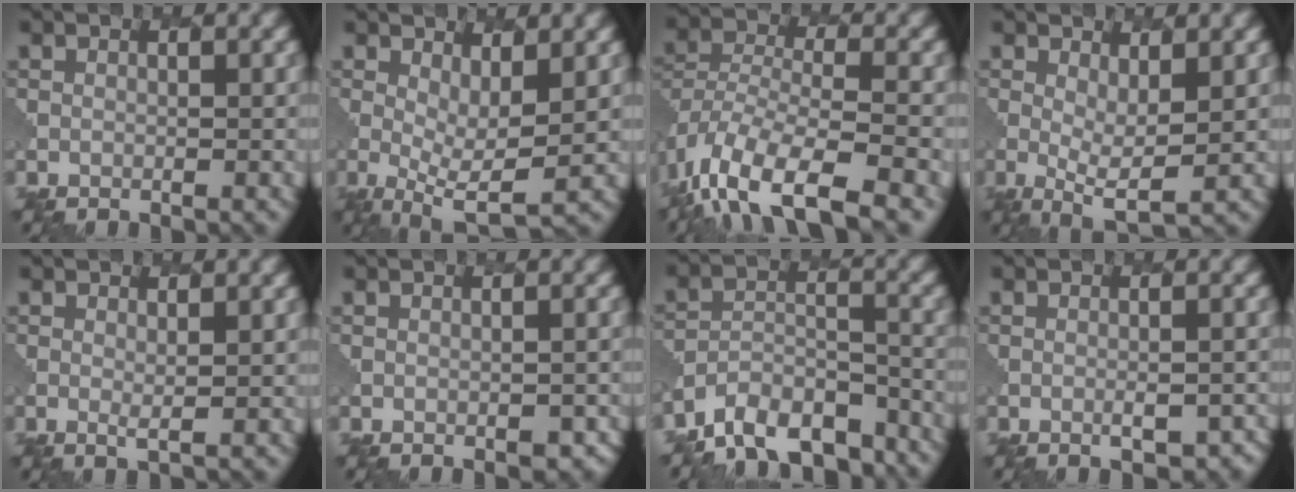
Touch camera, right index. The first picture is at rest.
{"total": 4.5, "force": [0.6, 1.6, 4.2], "torque": [-0.081, -0.012, 0.013]}
{"total": 11.0, "force": [-7.1, 4.6, 7.1], "torque": [-0.140, -0.007, -0.127]}
{"total": 3.3, "force": [0.7, 1.0, 3.0], "torque": [-0.057, -0.010, 0.012]}
{"total": 0.7, "force": [0.6, 0.0, 0.5], "torque": [-0.011, -0.005, 0.009]}
{"total": 2.5, "force": [-1.2, 1.3, 1.8], "torque": [-0.020, -0.002, -0.004]}
{"total": 10.2, "force": [-8.7, 4.2, 3.3], "torque": [-0.058, 0.002, -0.123]}
{"total": 3.0, "force": [-1.4, 1.1, 2.4], "torque": [-0.035, 0.002, -0.010]}